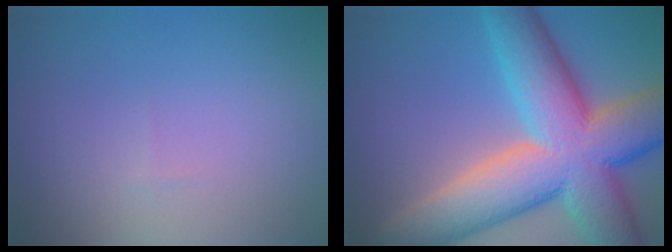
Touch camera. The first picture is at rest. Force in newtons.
{"total": 14.2, "press": 14.1, "slide": 0.8}